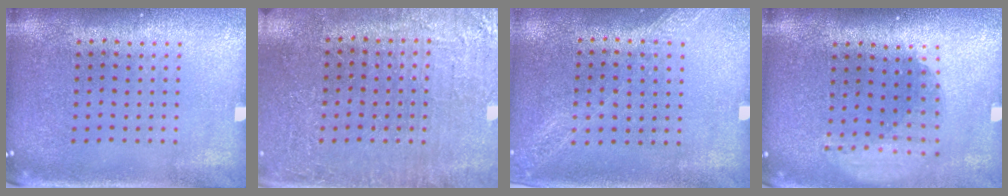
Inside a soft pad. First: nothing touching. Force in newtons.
{"total": 3.0, "press": 3.0, "slide": 0.3}
{"total": 1.1, "press": 1.1, "slide": 0.2}
{"total": 1.8, "press": 1.4, "slide": 1.2}